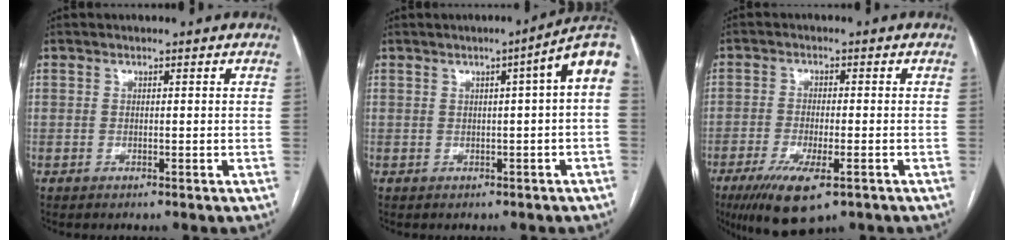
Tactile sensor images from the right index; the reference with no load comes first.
{"total": 6.5, "force": [1.2, -0.2, 6.3], "torque": [-0.074, 0.018, 0.009]}
{"total": 9.9, "force": [-5.8, 2.5, 7.6], "torque": [-0.135, -0.023, -0.092]}